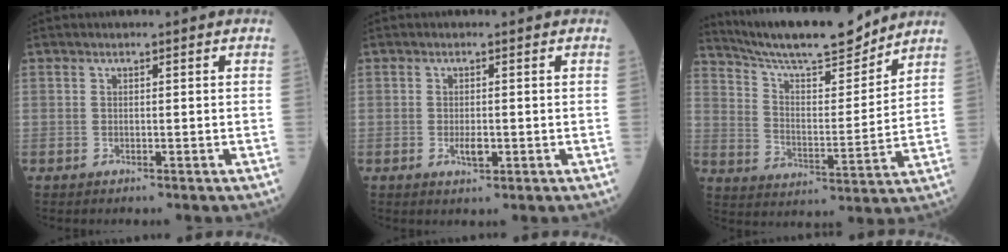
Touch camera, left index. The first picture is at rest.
{"total": 2.0, "force": [-0.5, 0.8, 1.7], "torque": [-0.034, -0.002, -0.005]}
{"total": 16.5, "force": [15.1, 1.8, 6.4], "torque": [-0.116, -0.006, 0.247]}